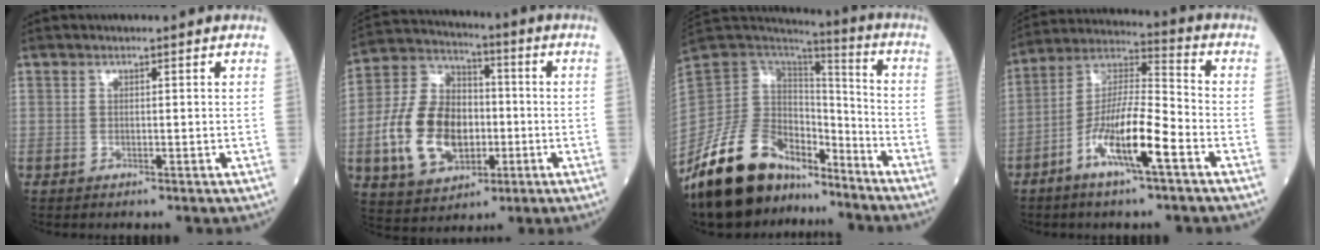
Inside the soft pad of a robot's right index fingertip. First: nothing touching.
{"total": 15.2, "force": [-2.9, 10.2, 10.9], "torque": [-0.251, 0.021, -0.044]}
{"total": 19.4, "force": [-14.5, 9.5, 8.6], "torque": [-0.169, 0.048, -0.252]}
{"total": 12.4, "force": [-5.5, 1.5, 11.0], "torque": [-0.217, -0.001, -0.104]}